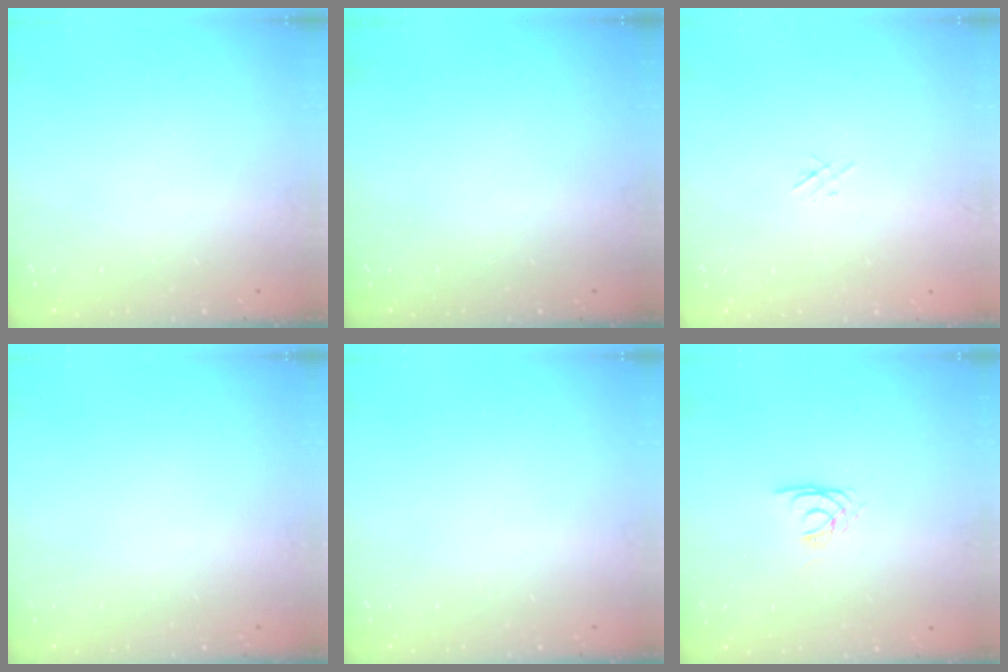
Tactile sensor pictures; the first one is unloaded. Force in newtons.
{"total": 0.0}
{"total": 2.0, "press": 2.0, "slide": 0.4}
{"total": 0.0}
{"total": 0.0}
{"total": 2.2, "press": 2.2, "slide": 0.3}